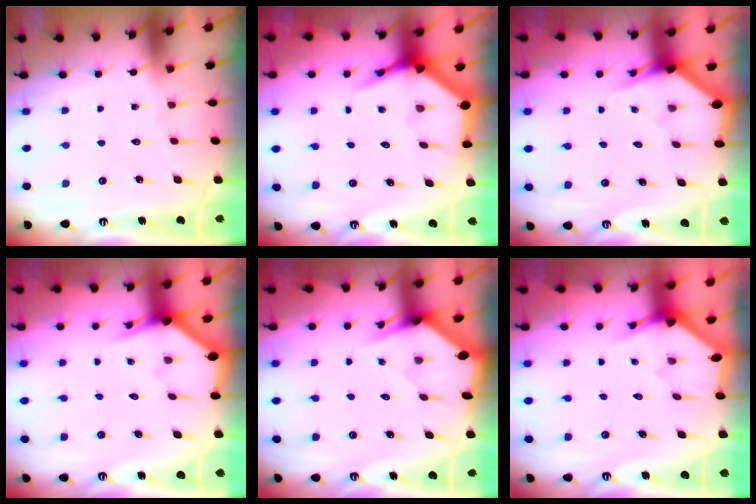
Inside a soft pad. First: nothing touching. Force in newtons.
{"total": 4.1, "press": 4.1, "slide": 0.4}
{"total": 2.8, "press": 2.8, "slide": 0.1}
{"total": 2.8, "press": 2.8, "slide": 0.1}
{"total": 2.8, "press": 2.8, "slide": 0.3}
{"total": 2.8, "press": 2.8, "slide": 0.2}